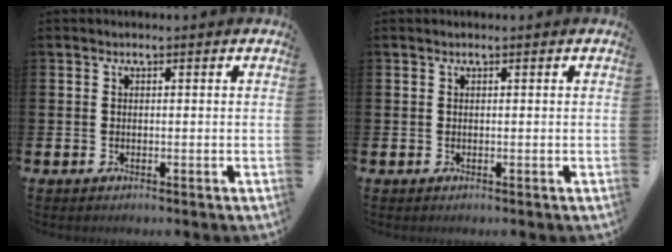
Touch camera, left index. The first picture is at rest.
{"total": 0.0}